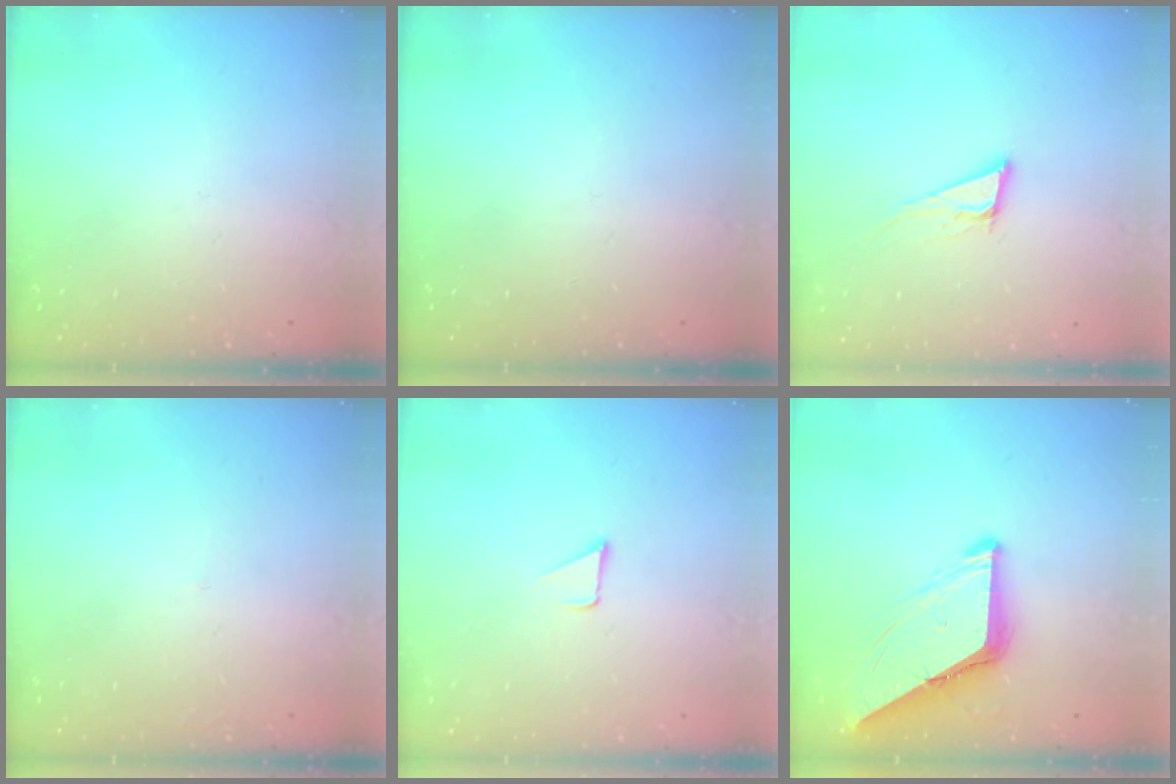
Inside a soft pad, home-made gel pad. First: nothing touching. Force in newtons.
{"total": 0.0}
{"total": 11.3, "press": 10.9, "slide": 3.3}
{"total": 1.5, "press": 1.5, "slide": 0.1}
{"total": 1.5, "press": 1.5, "slide": 0.1}
{"total": 10.1, "press": 10.0, "slide": 1.1}